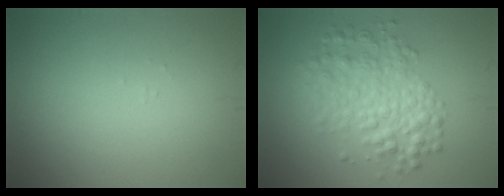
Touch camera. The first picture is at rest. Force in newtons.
{"total": 4.6, "press": 4.6, "slide": 0.1}